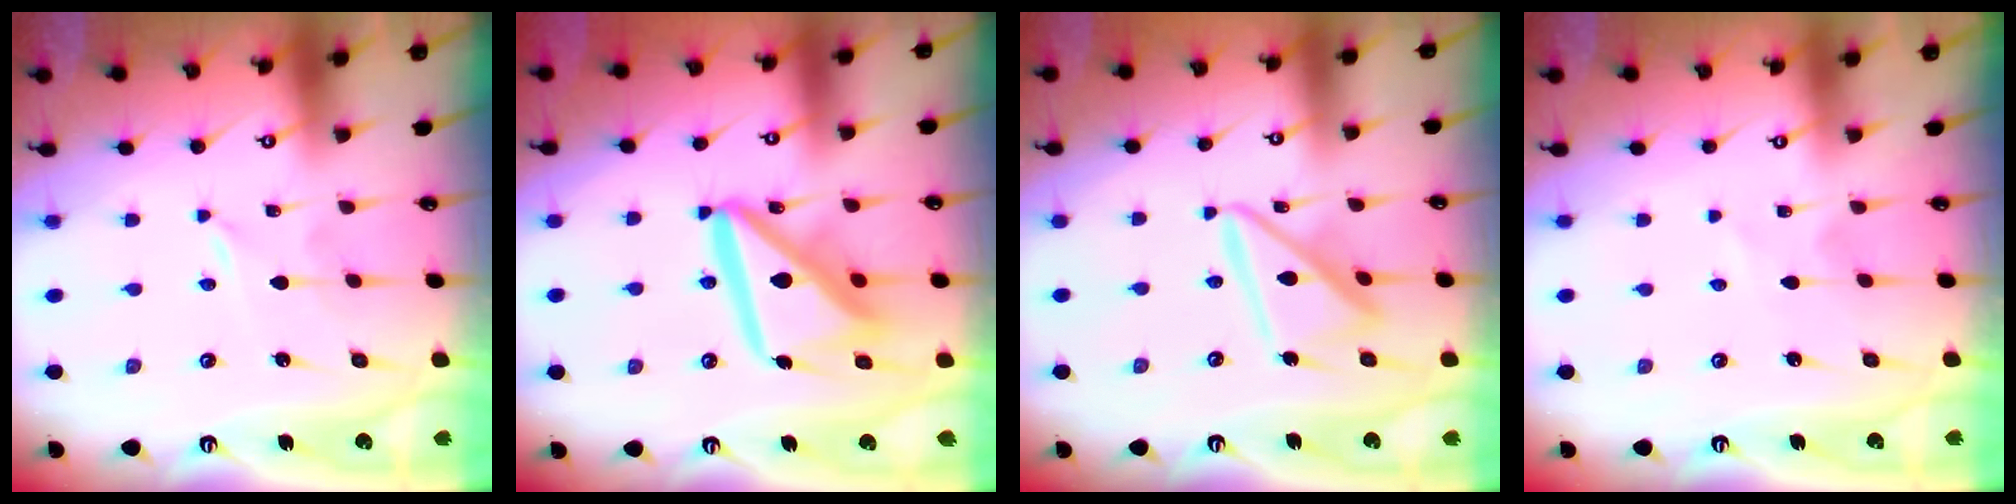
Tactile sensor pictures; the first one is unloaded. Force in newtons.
{"total": 16.7, "press": 16.6, "slide": 1.9}
{"total": 12.3, "press": 12.2, "slide": 1.0}
{"total": 0.5, "press": 0.5, "slide": 0.1}